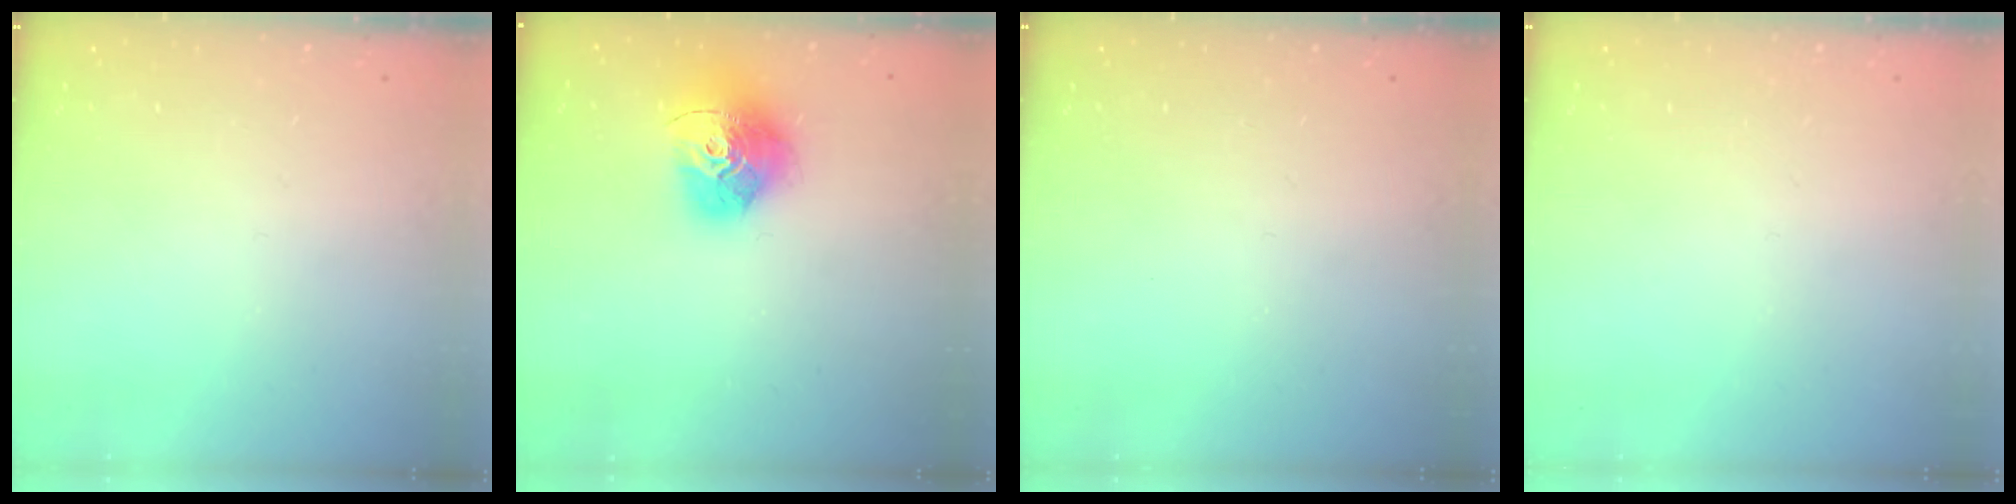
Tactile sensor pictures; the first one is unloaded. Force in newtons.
{"total": 17.6, "press": 17.5, "slide": 1.9}
{"total": 0.0}
{"total": 0.0}